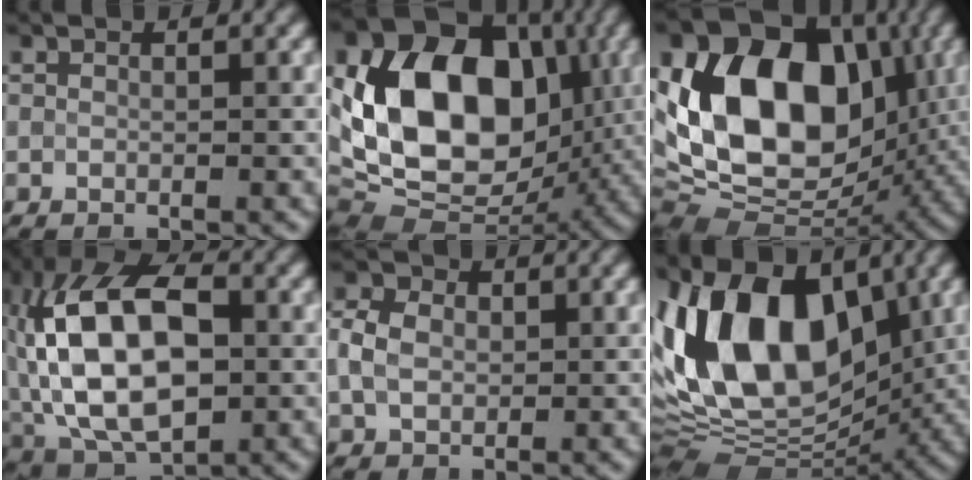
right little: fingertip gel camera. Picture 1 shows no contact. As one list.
[{"total": 16.7, "force": [2.3, 11.8, 11.5], "torque": [-0.211, 0.011, 0.035]}, {"total": 18.7, "force": [2.9, 12.9, 13.2], "torque": [-0.255, 0.013, 0.050]}, {"total": 14.4, "force": [0.0, 8.0, 12.0], "torque": [-0.219, 0.019, -0.010]}, {"total": 3.8, "force": [0.3, 2.9, 2.4], "torque": [-0.062, 0.010, 0.002]}, {"total": 14.7, "force": [2.3, 9.2, 11.2], "torque": [-0.212, 0.015, 0.021]}]